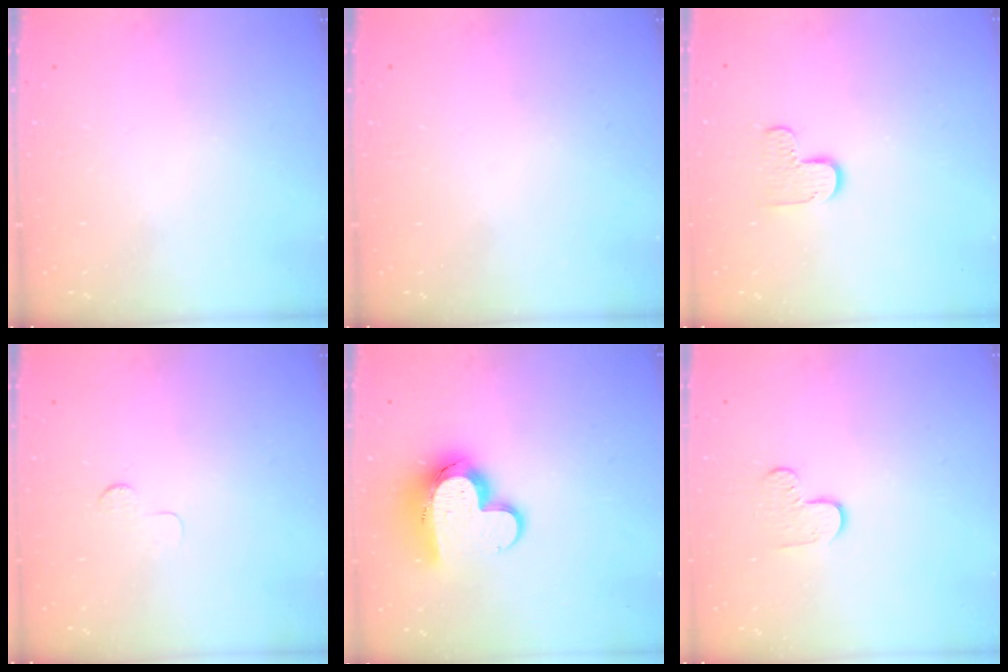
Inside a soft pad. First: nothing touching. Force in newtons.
{"total": 0.0}
{"total": 6.1, "press": 6.1, "slide": 0.4}
{"total": 3.0, "press": 2.9, "slide": 0.3}
{"total": 13.6, "press": 13.5, "slide": 1.3}
{"total": 4.5, "press": 4.5, "slide": 0.4}